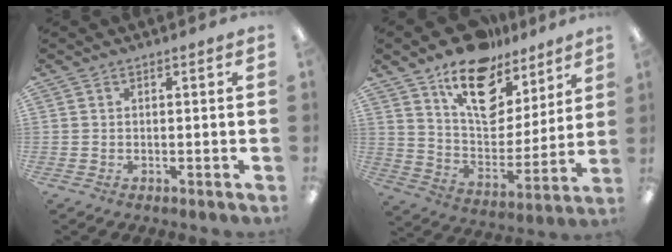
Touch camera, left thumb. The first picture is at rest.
{"total": 18.0, "force": [12.0, 10.2, 8.6], "torque": [-0.138, -0.076, 0.214]}